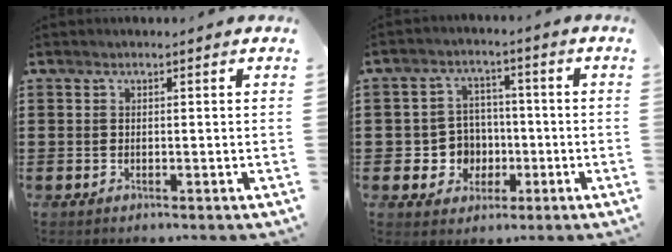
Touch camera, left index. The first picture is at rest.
{"total": 5.9, "force": [-1.1, 5.6, 1.6], "torque": [-0.042, 0.013, -0.018]}